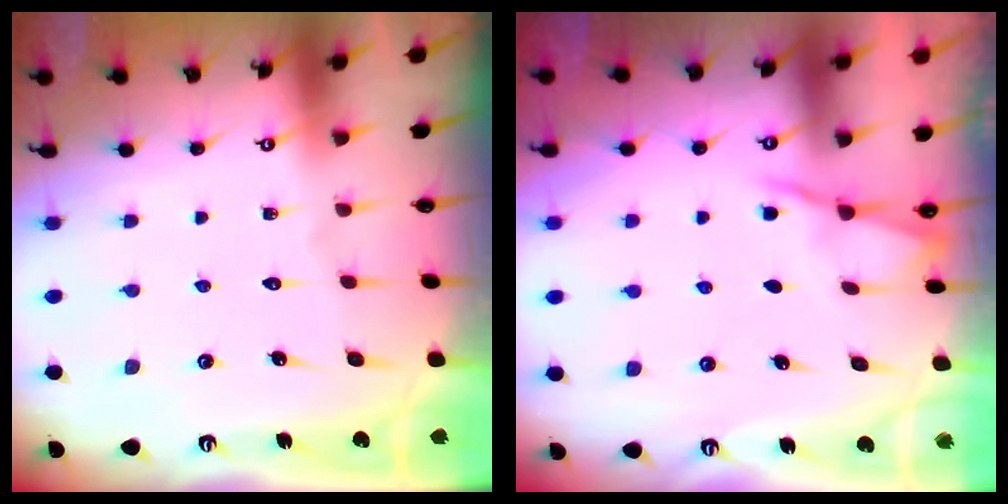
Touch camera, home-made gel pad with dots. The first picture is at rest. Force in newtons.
{"total": 2.8, "press": 2.8, "slide": 0.5}